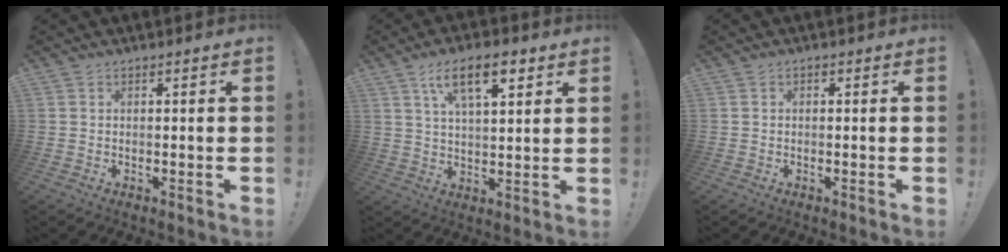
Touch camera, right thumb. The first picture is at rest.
{"total": 11.8, "force": [6.0, 4.5, 9.1], "torque": [-0.143, -0.013, 0.101]}
{"total": 0.5, "force": [-0.3, 0.4, 0.2], "torque": [-0.005, 0.002, -0.005]}